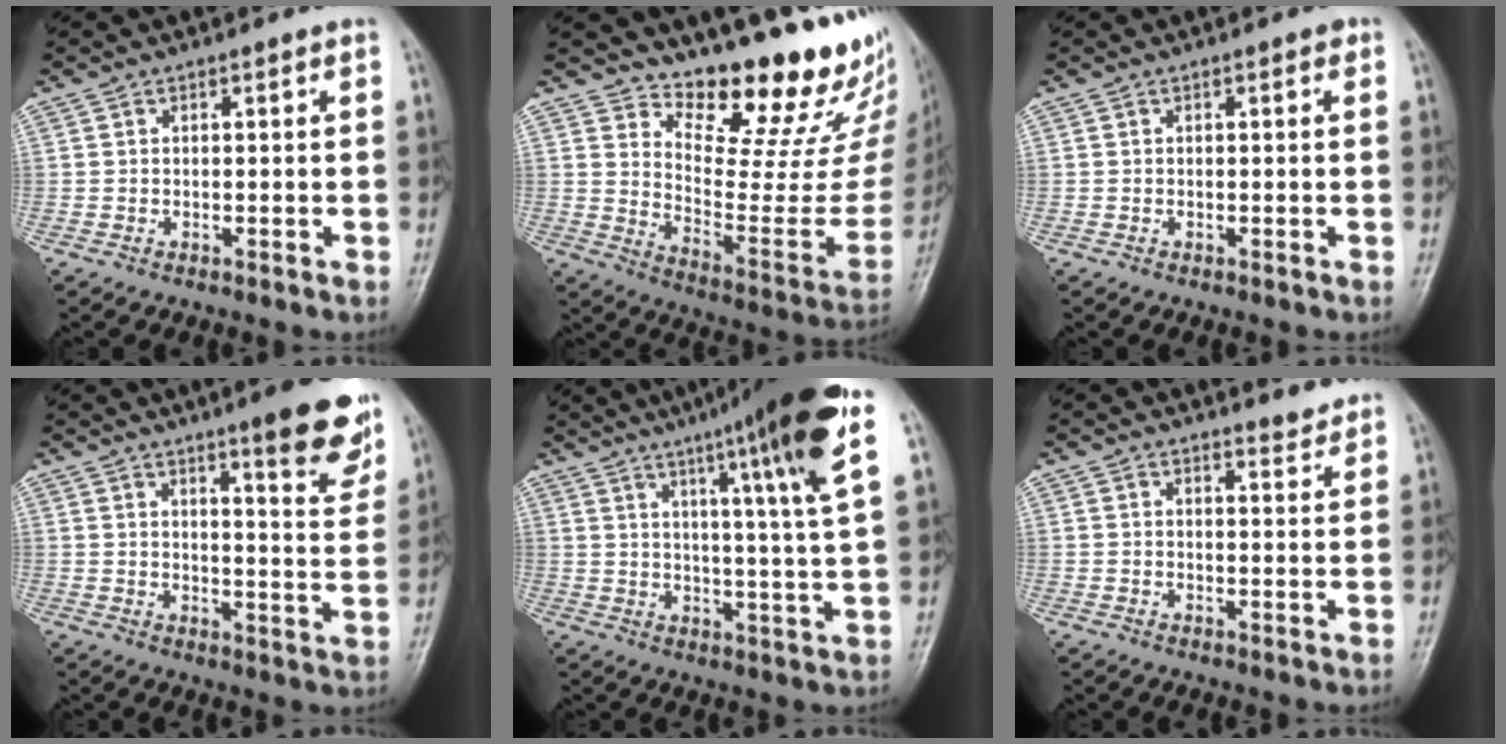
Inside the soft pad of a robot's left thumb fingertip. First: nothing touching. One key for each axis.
{"total": 21.1, "fx": 18.4, "fy": 6.1, "fz": 8.4, "tx": -0.067, "ty": -0.169, "tz": 0.252}
{"total": 0.6, "fx": 0.2, "fy": 0.3, "fz": 0.4, "tx": -0.004, "ty": 0.001, "tz": 0.000}
{"total": 11.6, "fx": 7.7, "fy": 2.0, "fz": 8.5, "tx": -0.082, "ty": -0.046, "tz": 0.102}
{"total": 18.6, "fx": 9.7, "fy": 0.8, "fz": 15.9, "tx": -0.228, "ty": -0.029, "tz": 0.130}
{"total": 2.6, "fx": 2.6, "fy": 0.4, "fz": 0.3, "tx": 0.003, "ty": -0.027, "tz": 0.032}